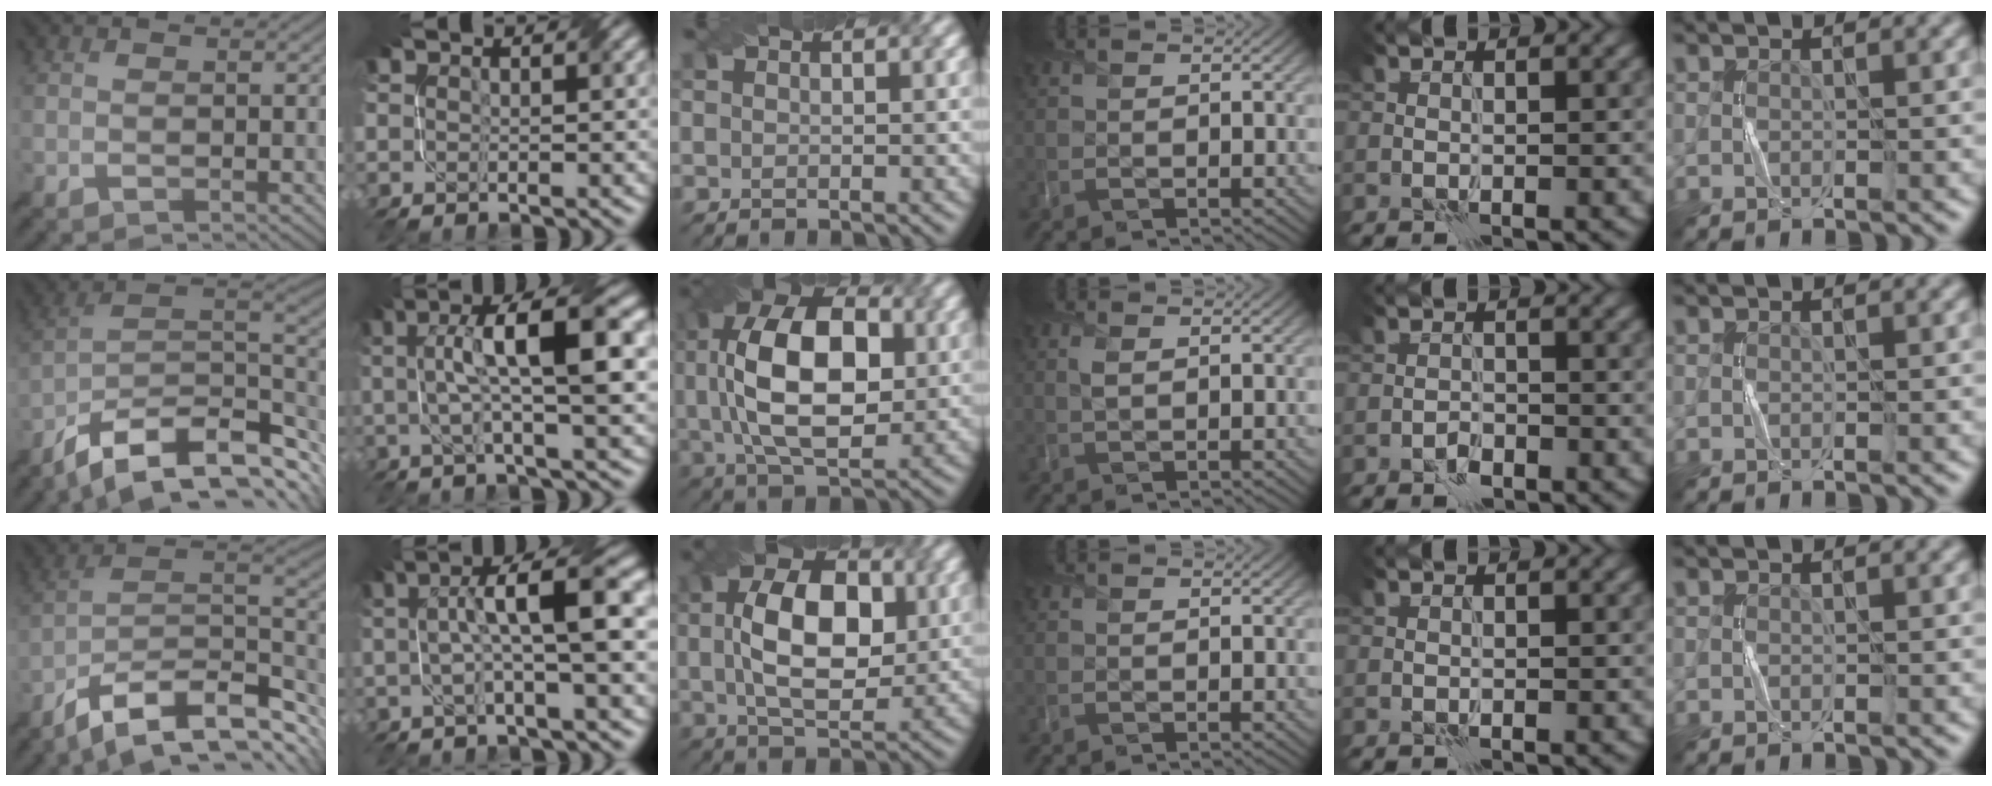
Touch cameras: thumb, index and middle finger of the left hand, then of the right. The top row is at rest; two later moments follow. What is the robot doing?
{"motion": "twist", "object": "screw"}